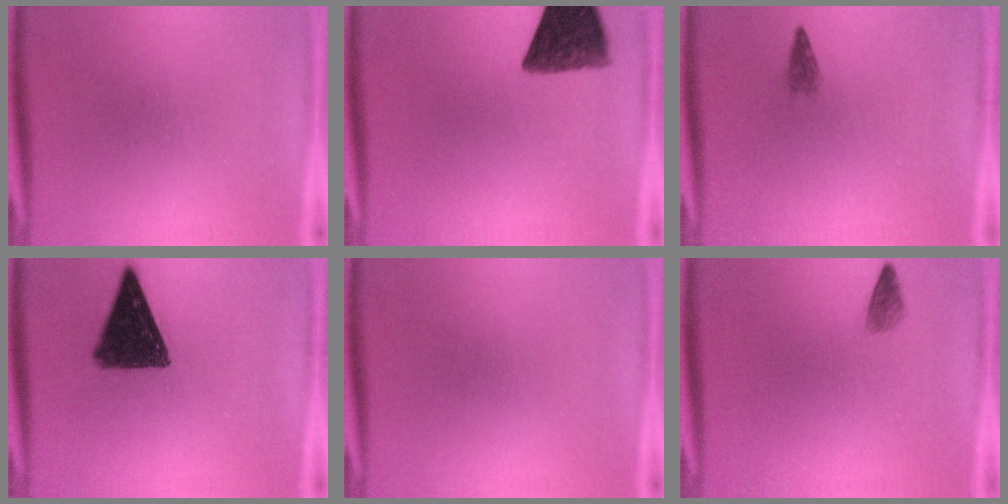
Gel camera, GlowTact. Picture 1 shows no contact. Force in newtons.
{"total": 10.4}
{"total": 1.3}
{"total": 12.4}
{"total": 0.0}
{"total": 1.5}